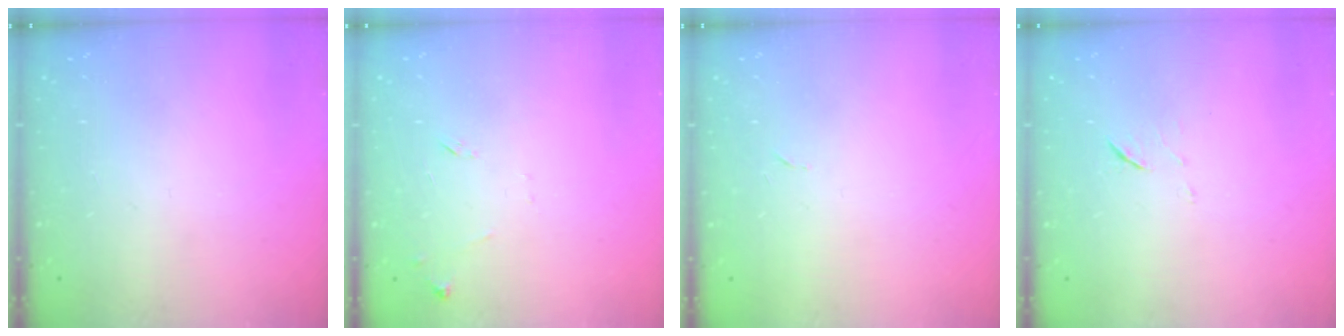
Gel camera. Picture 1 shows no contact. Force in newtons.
{"total": 6.7, "press": 6.7, "slide": 0.6}
{"total": 2.4, "press": 2.4, "slide": 0.4}
{"total": 5.4, "press": 5.2, "slide": 1.2}